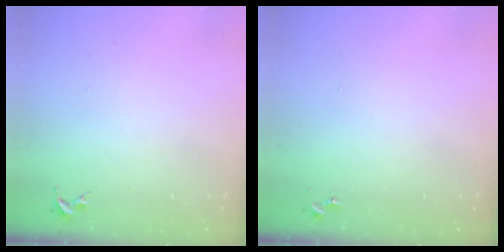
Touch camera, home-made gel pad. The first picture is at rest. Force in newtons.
{"total": 0.0}